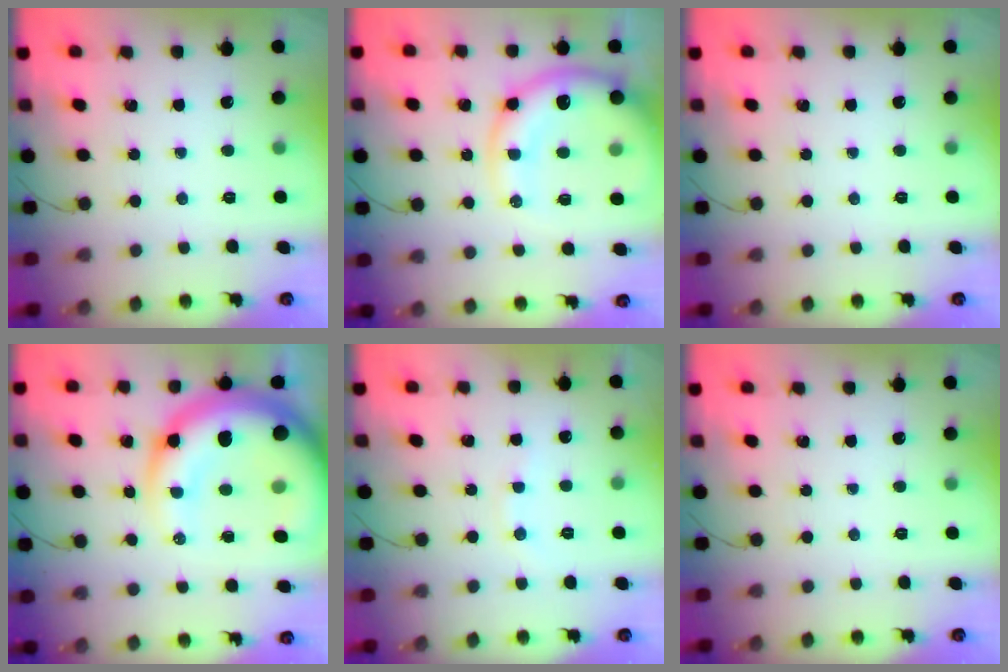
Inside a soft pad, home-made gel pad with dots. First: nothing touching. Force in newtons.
{"total": 16.2, "press": 15.6, "slide": 4.3}
{"total": 0.0}
{"total": 23.7, "press": 23.1, "slide": 5.1}
{"total": 5.7, "press": 5.6, "slide": 1.0}
{"total": 0.0}